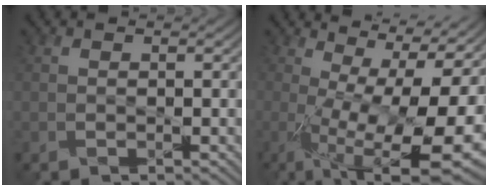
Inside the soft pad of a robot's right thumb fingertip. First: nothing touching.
{"total": 15.8, "force": [-0.5, 5.7, 14.8], "torque": [-0.239, -0.010, 0.009]}